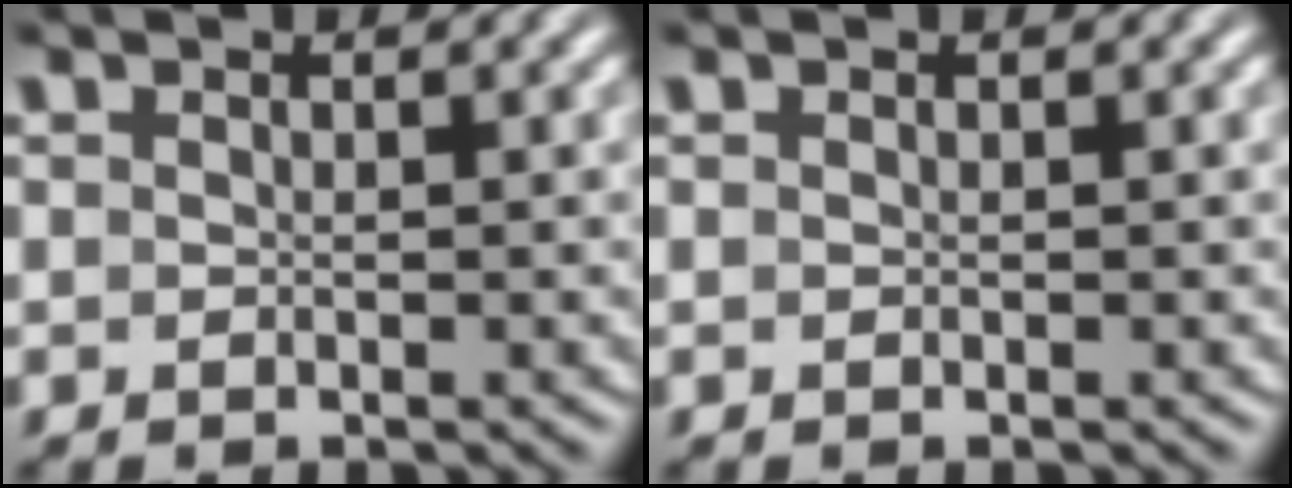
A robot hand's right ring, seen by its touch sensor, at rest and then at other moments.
{"total": 0.0}